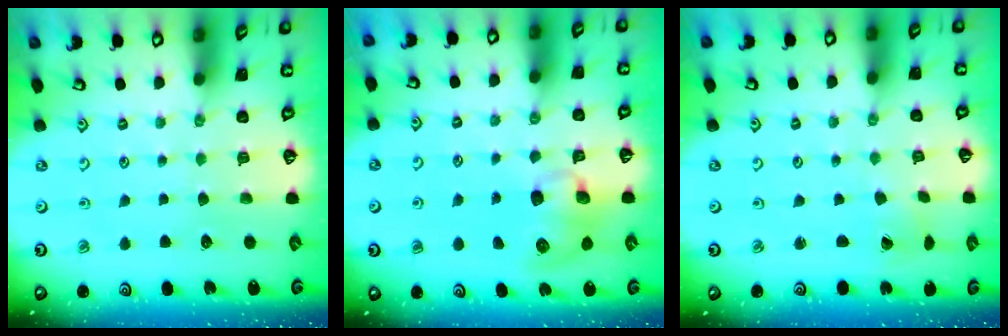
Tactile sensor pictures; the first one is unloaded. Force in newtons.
{"total": 9.2, "press": 9.1, "slide": 1.1}
{"total": 1.2, "press": 1.1, "slide": 0.4}